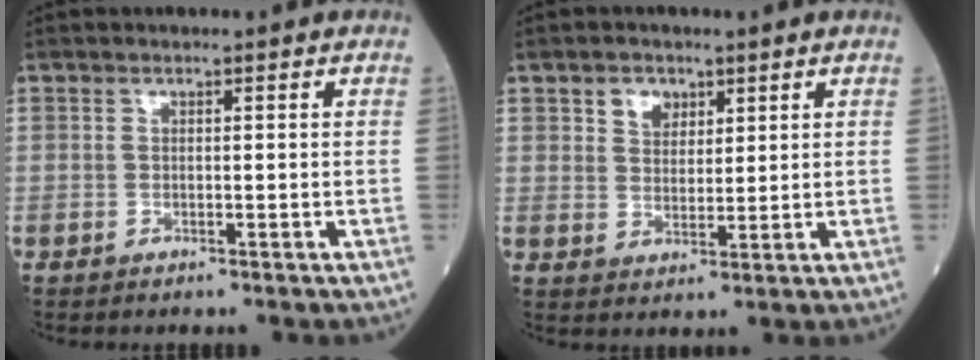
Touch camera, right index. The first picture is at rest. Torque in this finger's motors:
{"motor_torque": [0.04, 0.04, 0.06, 0.01]}